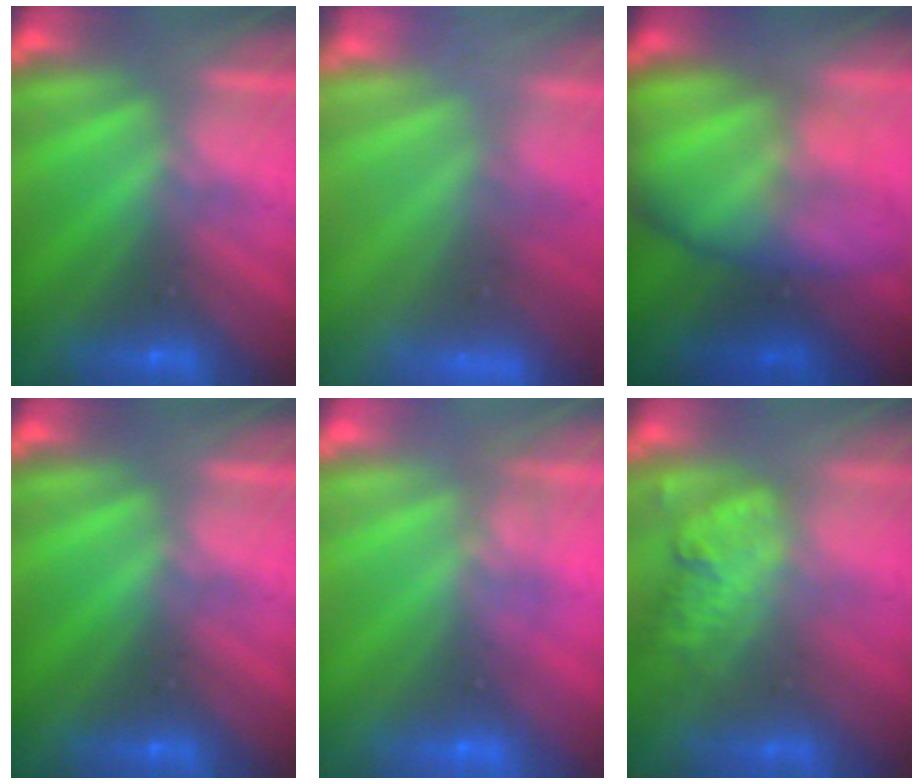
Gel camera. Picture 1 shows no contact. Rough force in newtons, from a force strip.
{"total": 8.7}
{"total": 8.6}
{"total": 0.0}
{"total": 1.8}
{"total": 2.4}